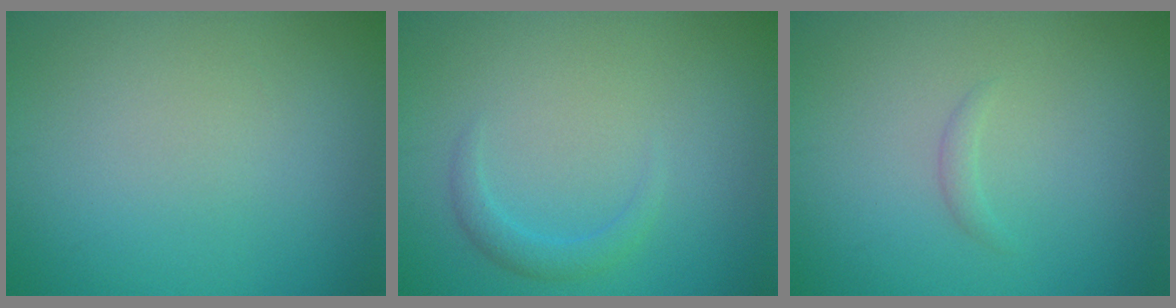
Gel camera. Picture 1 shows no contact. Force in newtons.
{"total": 1.5, "press": 1.5, "slide": 0.1}
{"total": 0.7, "press": 0.7, "slide": 0.1}